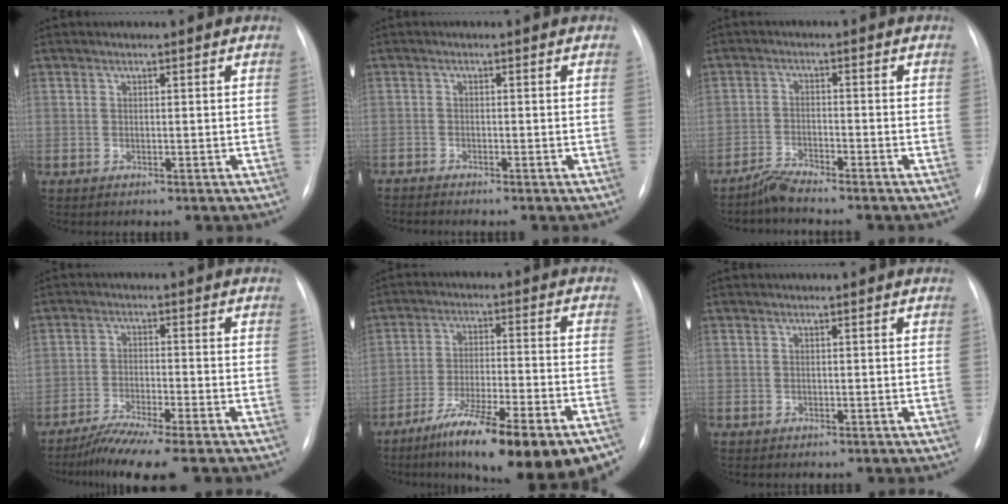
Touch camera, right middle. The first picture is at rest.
{"total": 1.8, "force": [-1.7, 0.1, 0.5], "torque": [-0.006, -0.002, -0.027]}
{"total": 3.2, "force": [-3.1, -0.3, 0.7], "torque": [-0.022, -0.016, -0.065]}
{"total": 7.7, "force": [-6.2, -0.5, 4.6], "torque": [-0.078, -0.026, -0.107]}
{"total": 20.7, "force": [-14.7, 2.5, 14.3], "torque": [-0.168, -0.009, -0.228]}
{"total": 0.0}